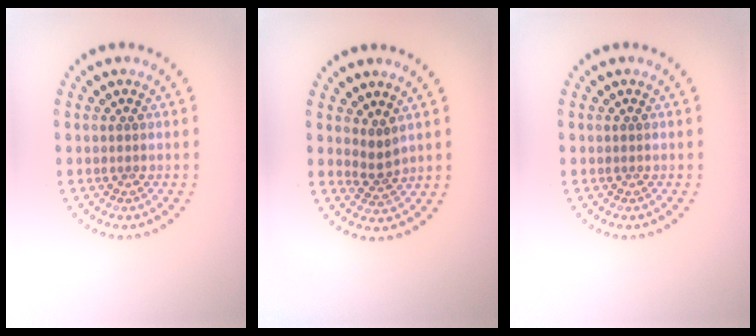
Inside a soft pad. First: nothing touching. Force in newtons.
{"total": 1.9, "press": 1.2, "slide": 1.4}
{"total": 0.0}